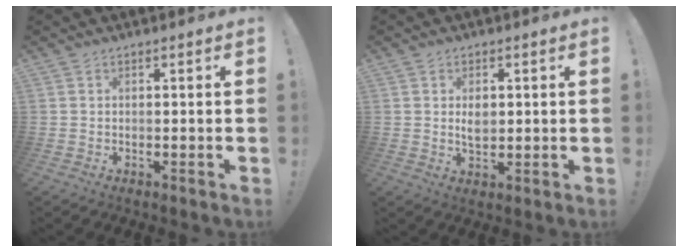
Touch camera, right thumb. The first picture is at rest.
{"total": 4.1, "force": [0.5, 2.6, 3.1], "torque": [-0.039, -0.002, 0.005]}